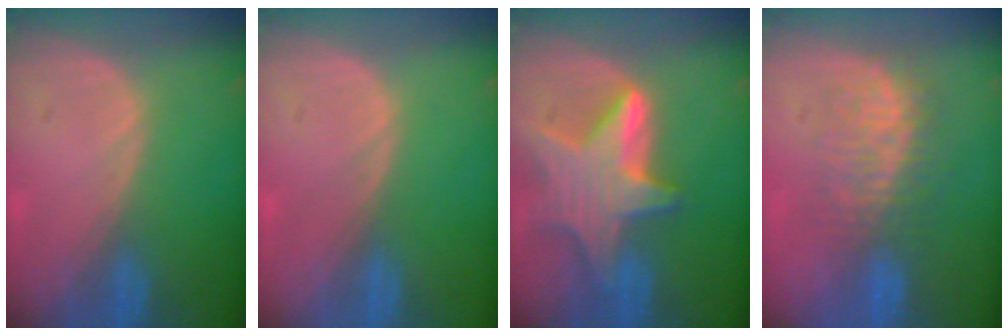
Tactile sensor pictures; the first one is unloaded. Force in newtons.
{"total": 0.0}
{"total": 9.4, "press": 9.4, "slide": 0.8}
{"total": 7.6, "press": 7.3, "slide": 2.1}